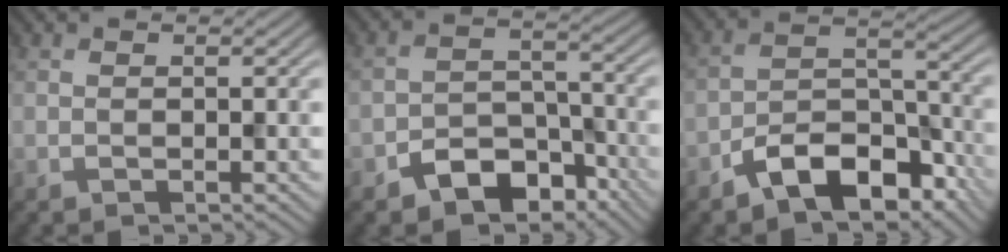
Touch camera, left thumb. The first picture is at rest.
{"total": 7.0, "force": [-4.7, 4.1, 3.2], "torque": [-0.046, -0.003, -0.089]}
{"total": 9.4, "force": [-6.2, 4.6, 5.4], "torque": [-0.082, 0.002, -0.124]}